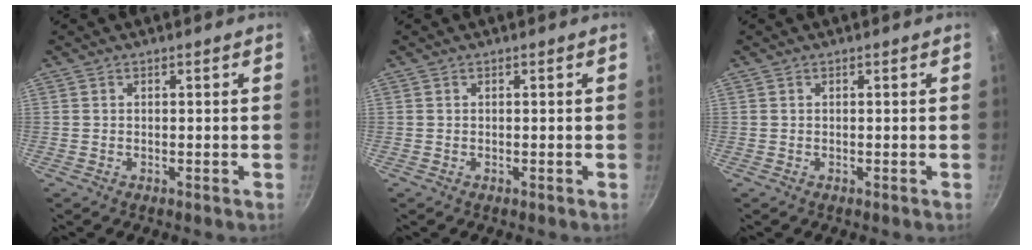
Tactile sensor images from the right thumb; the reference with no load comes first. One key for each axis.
{"total": 0.0}
{"total": 0.0}